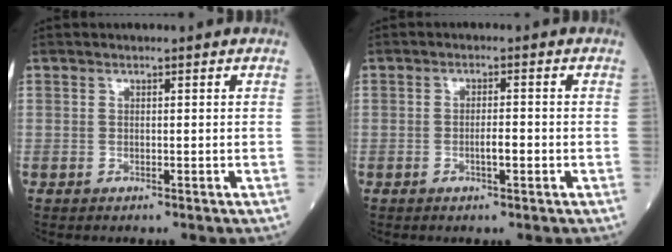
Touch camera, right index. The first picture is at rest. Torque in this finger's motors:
{"motor_torque": [0.78, -0.12, 0.29, 0.07]}